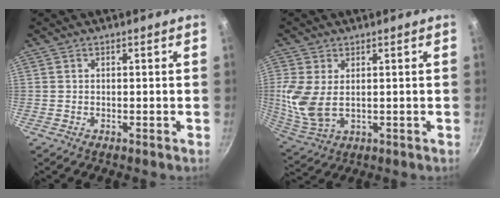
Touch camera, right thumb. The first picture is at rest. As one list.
[{"total": 9.8, "force": [1.2, 5.8, 7.7], "torque": [-0.167, -0.011, 0.034]}]